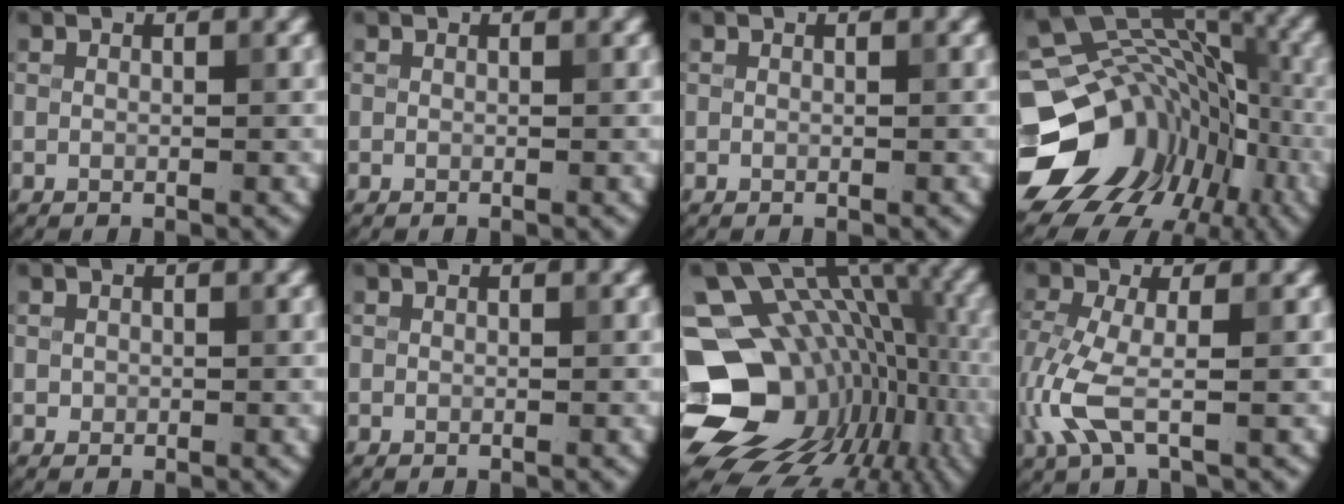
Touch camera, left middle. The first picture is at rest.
{"total": 0.0}
{"total": 0.0}
{"total": 15.8, "force": [-5.6, 12.3, 8.2], "torque": [-0.144, 0.004, -0.071]}
{"total": 0.5, "force": [0.1, 0.5, 0.1], "torque": [0.005, -0.003, 0.000]}
{"total": 0.0}
{"total": 17.1, "force": [-2.8, 12.4, 11.4], "torque": [-0.187, -0.008, -0.023]}
{"total": 4.5, "force": [-1.4, 1.6, 3.9], "torque": [-0.113, -0.009, -0.035]}